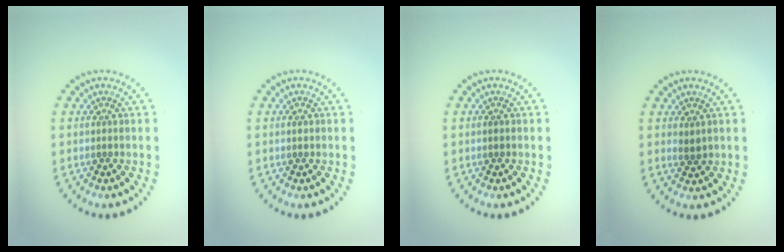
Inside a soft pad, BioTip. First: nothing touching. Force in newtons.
{"total": 0.7, "press": 0.7, "slide": 0.1}
{"total": 0.6, "press": 0.6, "slide": 0.1}
{"total": 0.9, "press": 0.8, "slide": 0.5}